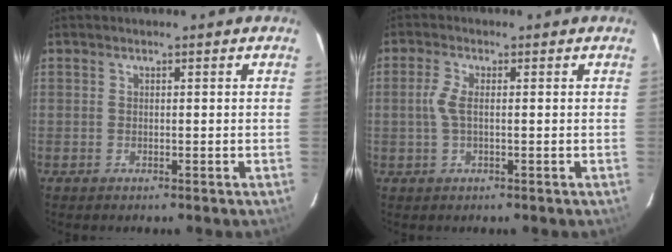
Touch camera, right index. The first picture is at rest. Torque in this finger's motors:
{"motor_torque": [0.02, -0.01, 0.17, 0.06]}